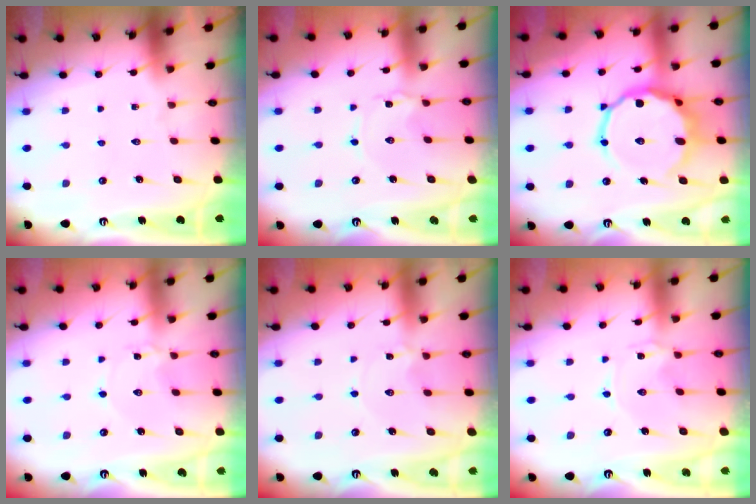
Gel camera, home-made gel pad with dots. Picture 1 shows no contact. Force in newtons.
{"total": 0.9, "press": 0.9, "slide": 0.1}
{"total": 14.4, "press": 14.2, "slide": 2.5}
{"total": 1.4, "press": 1.4, "slide": 0.1}
{"total": 1.6, "press": 1.5, "slide": 0.2}
{"total": 0.0}